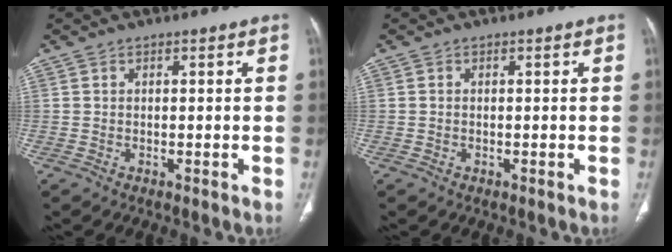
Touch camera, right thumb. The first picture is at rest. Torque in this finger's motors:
{"motor_torque": [-0.22, 0.08, -0.20, 0.41, -0.01]}